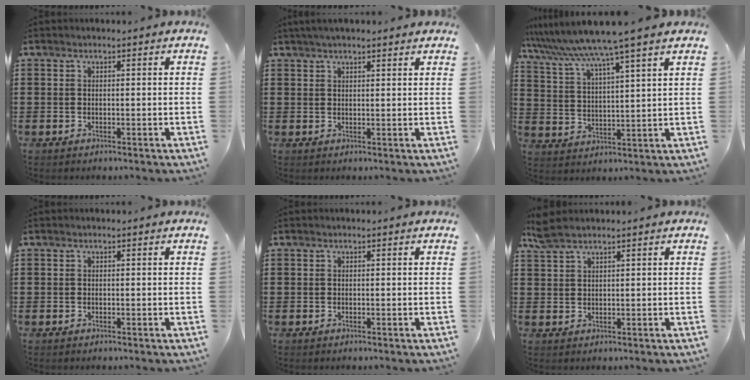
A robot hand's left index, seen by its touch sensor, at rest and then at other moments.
{"total": 2.2, "force": [1.8, 0.2, 1.1], "torque": [-0.024, 0.005, 0.034]}
{"total": 7.5, "force": [6.3, -1.5, 3.7], "torque": [-0.096, -0.045, 0.103]}
{"total": 0.0}
{"total": 0.0}
{"total": 2.8, "force": [2.1, 0.5, 1.7], "torque": [-0.039, 0.002, 0.039]}